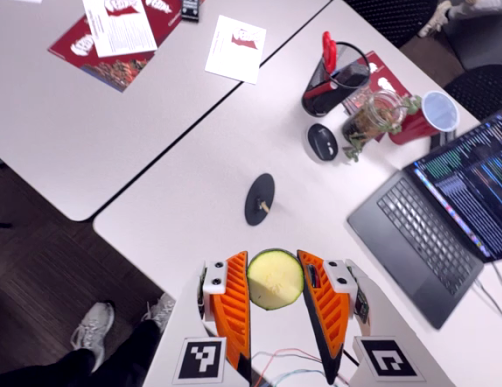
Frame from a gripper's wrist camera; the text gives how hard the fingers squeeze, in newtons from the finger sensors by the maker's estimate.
{"total": 11.3, "left": 11.9, "right": 10.8}